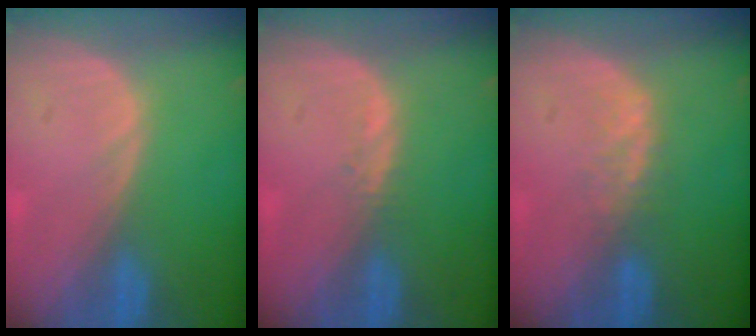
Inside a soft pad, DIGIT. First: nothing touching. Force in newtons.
{"total": 0.9, "press": 0.8, "slide": 0.4}
{"total": 2.3, "press": 2.3, "slide": 0.5}